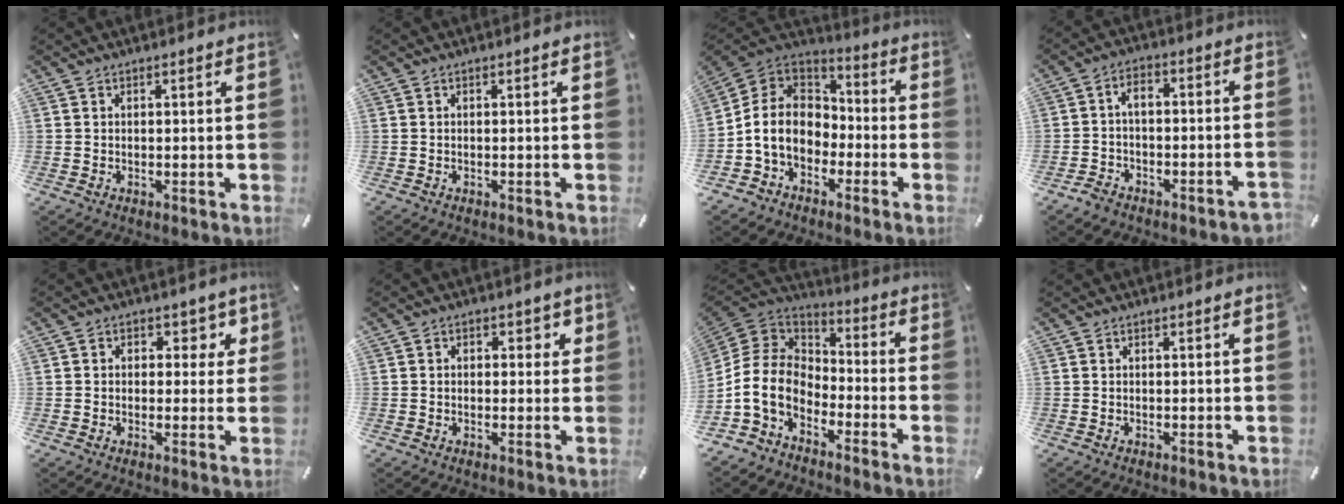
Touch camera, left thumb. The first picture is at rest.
{"total": 0.0}
{"total": 11.1, "force": [-3.5, 9.4, 4.9], "torque": [-0.131, 0.022, -0.065]}
{"total": 4.8, "force": [-2.2, 3.0, 3.0], "torque": [-0.052, 0.020, -0.043]}
{"total": 5.2, "force": [0.9, 4.3, 2.7], "torque": [-0.023, 0.002, 0.008]}
{"total": 2.8, "force": [-0.4, 2.3, 1.6], "torque": [-0.009, 0.001, -0.016]}
{"total": 11.3, "force": [-5.8, 8.1, 5.3], "torque": [-0.144, 0.015, -0.116]}
{"total": 0.0}